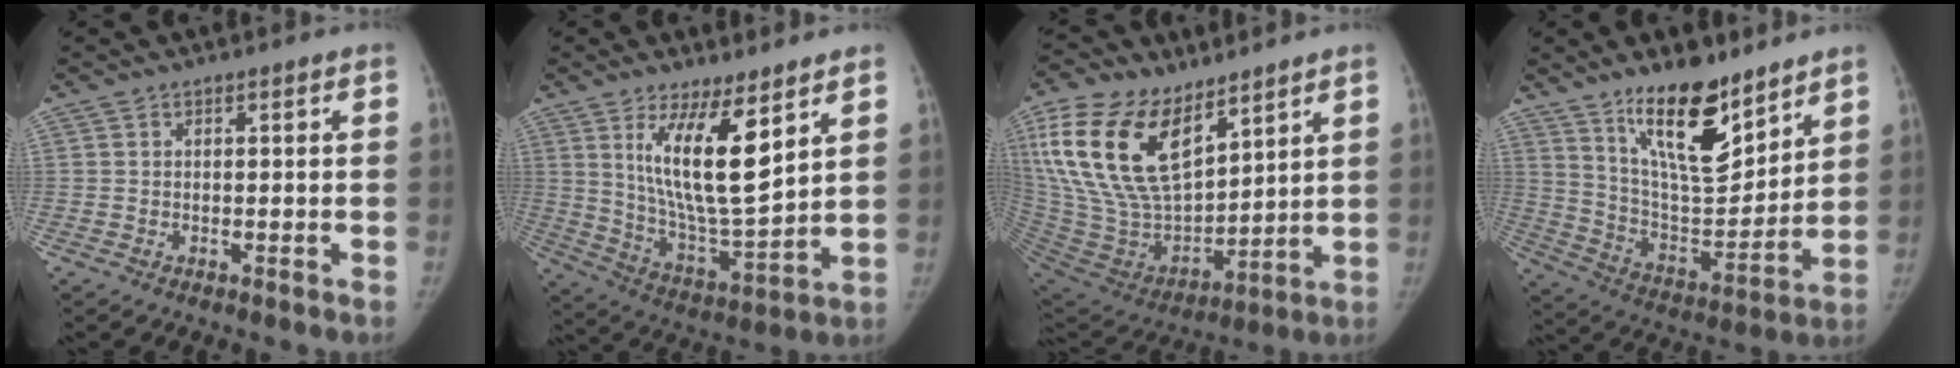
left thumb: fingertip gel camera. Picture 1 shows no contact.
{"total": 14.8, "force": [6.9, 4.1, 12.5], "torque": [-0.207, -0.057, 0.136]}
{"total": 26.3, "force": [13.7, 13.7, 17.8], "torque": [-0.358, -0.040, 0.268]}
{"total": 17.9, "force": [12.3, 6.5, 11.2], "torque": [-0.142, -0.091, 0.222]}